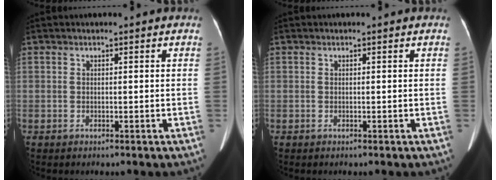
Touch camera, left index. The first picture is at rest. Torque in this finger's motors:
{"motor_torque": [0.00, 0.00, 0.00, 0.00]}